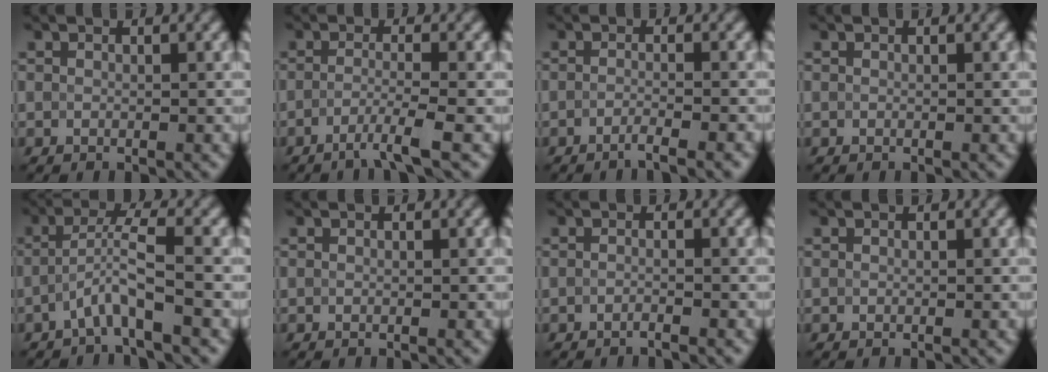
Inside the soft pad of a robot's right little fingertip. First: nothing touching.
{"total": 2.8, "force": [-1.6, 0.0, 2.3], "torque": [-0.035, -0.001, -0.044]}
{"total": 2.5, "force": [-1.4, 0.5, 1.9], "torque": [-0.016, -0.001, -0.038]}
{"total": 0.0}
{"total": 3.5, "force": [-1.5, 0.1, 3.2], "torque": [-0.060, 0.015, -0.036]}
{"total": 0.0}
{"total": 1.0, "force": [-0.7, 0.2, 0.8], "torque": [-0.007, -0.004, -0.017]}
{"total": 0.0}